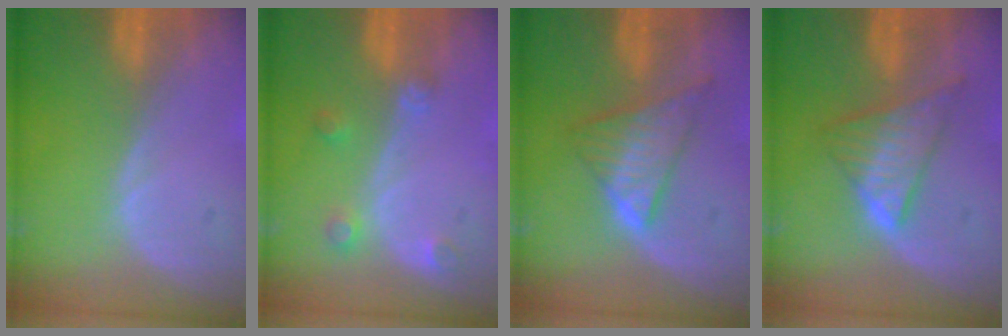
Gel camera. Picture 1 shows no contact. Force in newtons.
{"total": 2.6, "press": 2.6, "slide": 0.3}
{"total": 6.5, "press": 6.5, "slide": 0.2}
{"total": 6.5, "press": 6.5, "slide": 0.2}